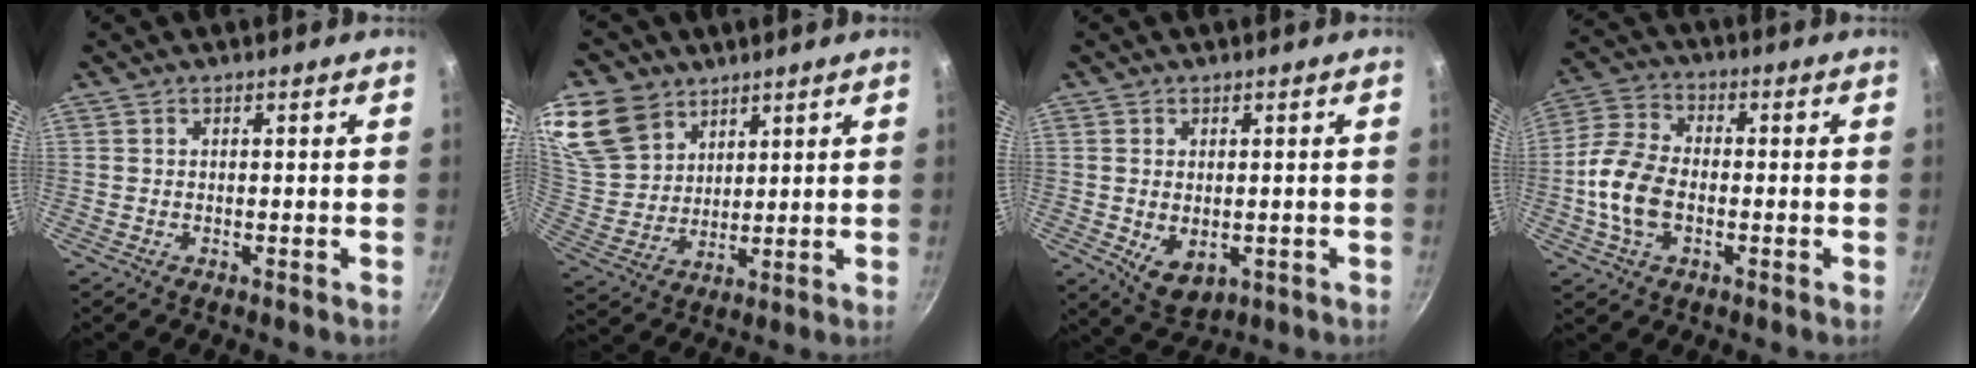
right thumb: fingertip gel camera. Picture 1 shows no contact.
{"total": 16.7, "force": [9.9, 11.8, 6.5], "torque": [-0.129, -0.026, 0.202]}
{"total": 6.1, "force": [-0.6, 4.2, 4.4], "torque": [-0.066, -0.014, 0.002]}
{"total": 11.3, "force": [-2.0, 7.3, 8.4], "torque": [-0.160, 0.022, -0.050]}